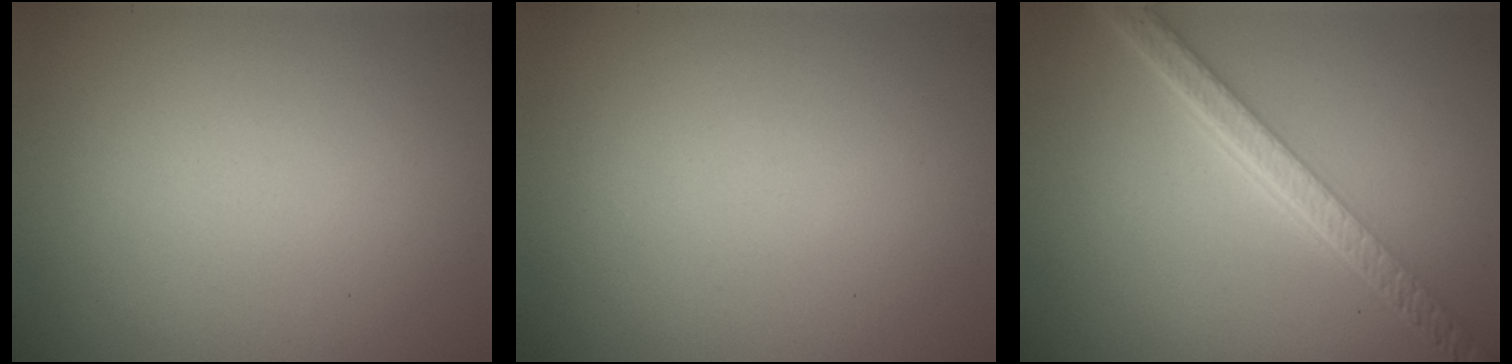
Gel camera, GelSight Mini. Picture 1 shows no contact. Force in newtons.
{"total": 0.0}
{"total": 5.6, "press": 4.3, "slide": 3.7}